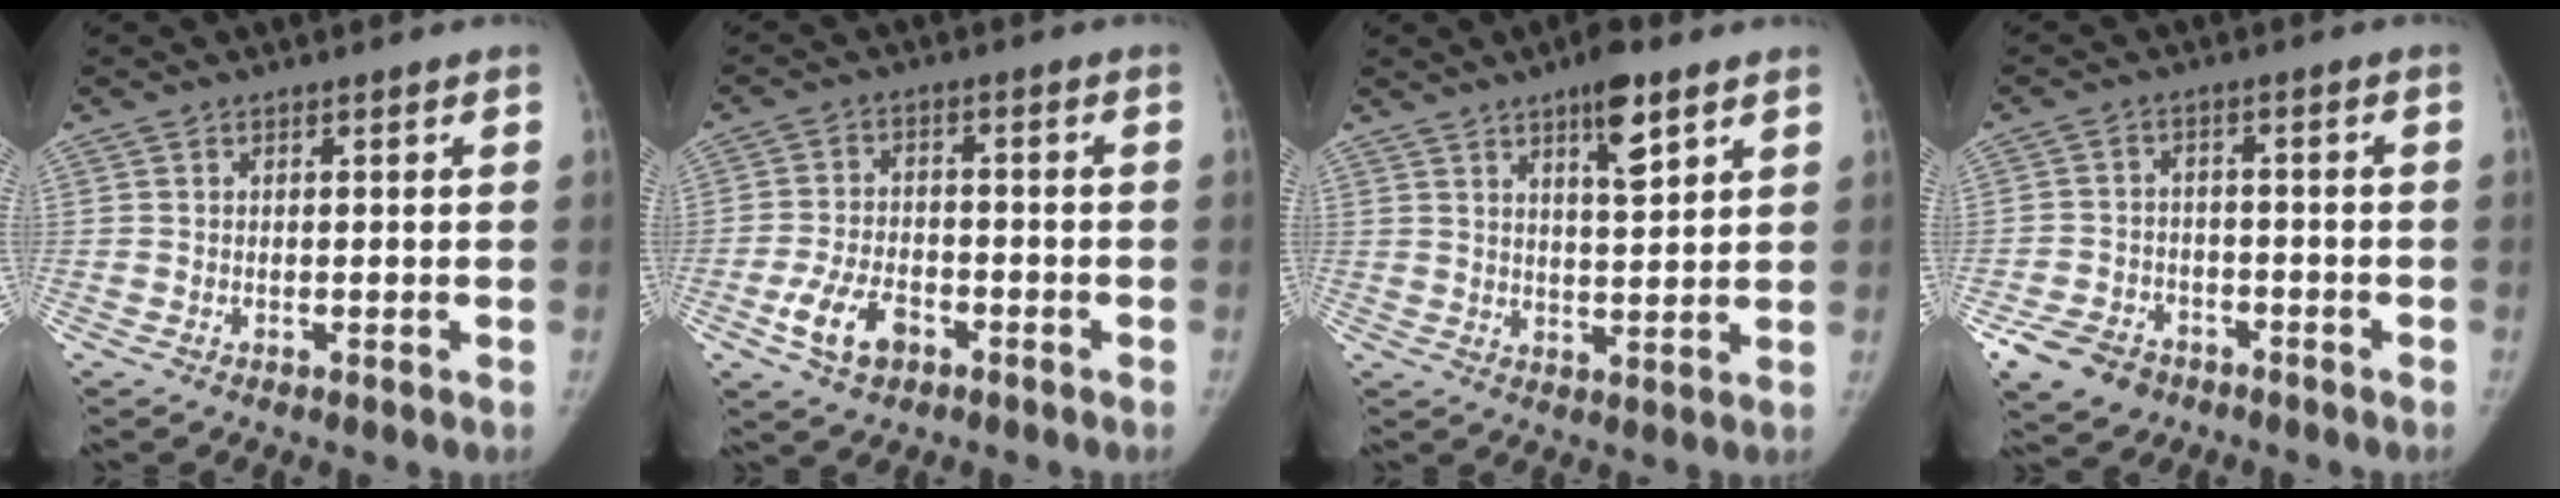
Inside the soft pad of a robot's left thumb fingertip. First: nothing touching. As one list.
[{"total": 7.9, "force": [-3.9, 4.8, 4.9], "torque": [-0.091, 0.019, -0.069]}, {"total": 8.0, "force": [4.8, 2.3, 6.0], "torque": [-0.082, -0.026, 0.074]}, {"total": 8.5, "force": [-5.0, 6.2, 3.0], "torque": [-0.049, 0.024, -0.081]}]